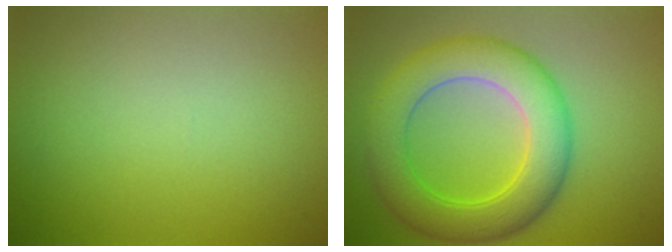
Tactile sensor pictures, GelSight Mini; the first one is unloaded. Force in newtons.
{"total": 7.6, "press": 7.6, "slide": 0.2}